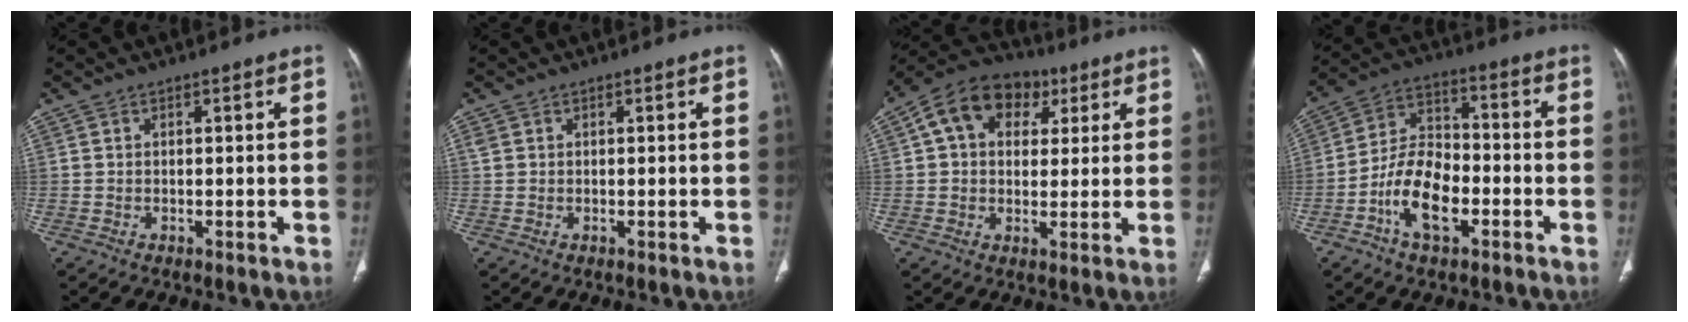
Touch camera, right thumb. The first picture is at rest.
{"total": 0.9, "force": [0.5, 0.6, 0.4], "torque": [-0.007, 0.007, 0.012]}
{"total": 13.8, "force": [4.8, 10.1, 8.1], "torque": [-0.110, 0.017, 0.069]}
{"total": 12.2, "force": [-4.8, 6.7, 9.0], "torque": [-0.155, 0.035, -0.089]}